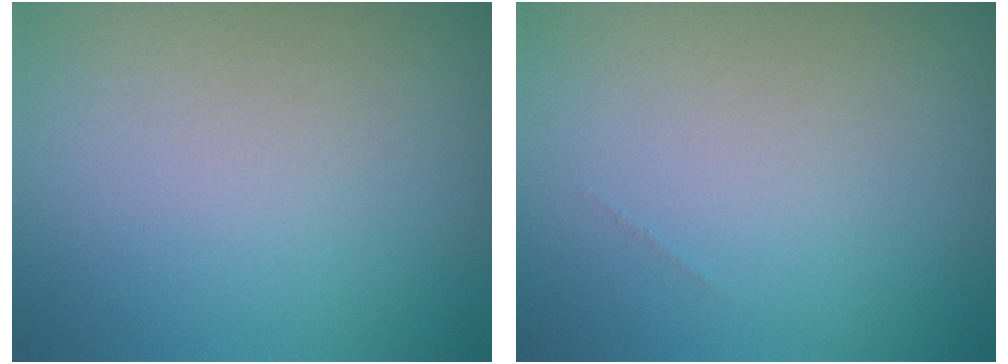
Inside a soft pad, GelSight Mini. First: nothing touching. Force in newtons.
{"total": 0.0}